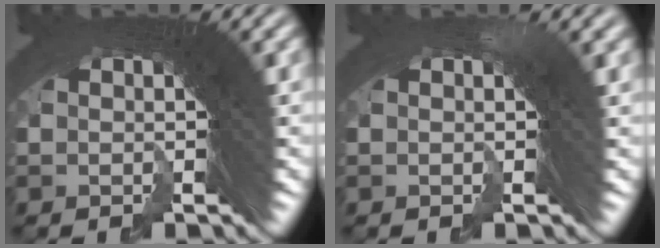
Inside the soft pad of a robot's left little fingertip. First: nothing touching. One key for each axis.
{"total": 1.0, "fx": -0.4, "fy": -0.9, "fz": -0.3, "tx": -0.005, "ty": 0.003, "tz": -0.006}